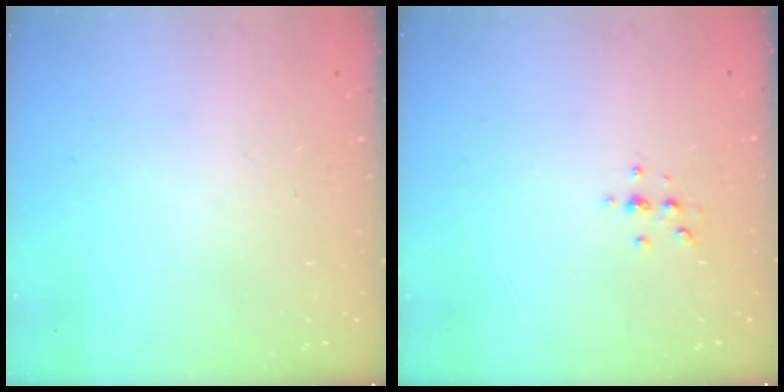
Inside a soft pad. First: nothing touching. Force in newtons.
{"total": 3.0, "press": 3.0, "slide": 0.3}